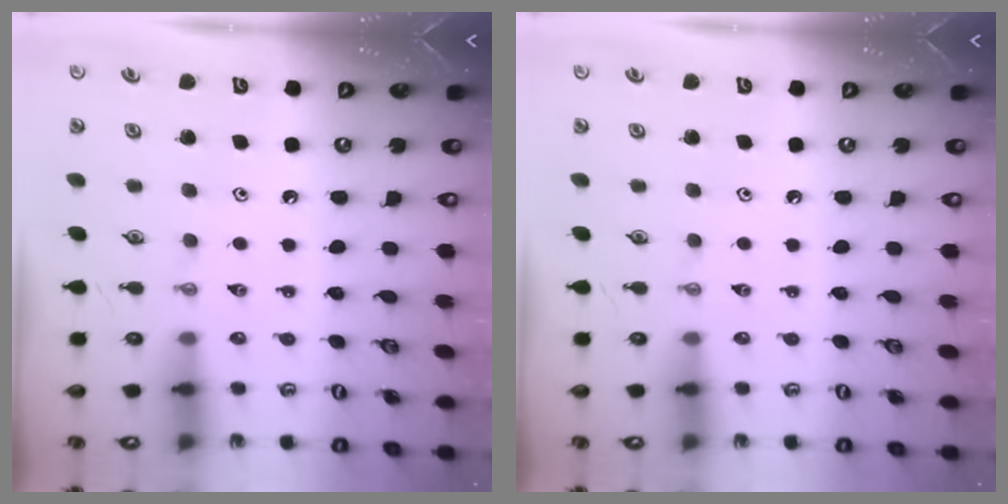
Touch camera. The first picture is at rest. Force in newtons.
{"total": 0.0}